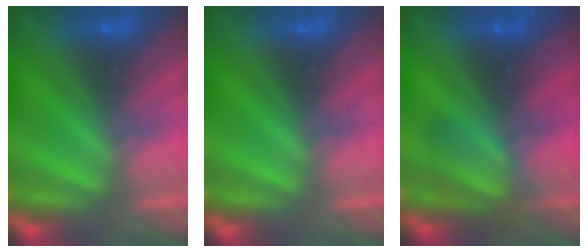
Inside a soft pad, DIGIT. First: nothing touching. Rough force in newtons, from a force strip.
{"total": 0.0}
{"total": 3.1}